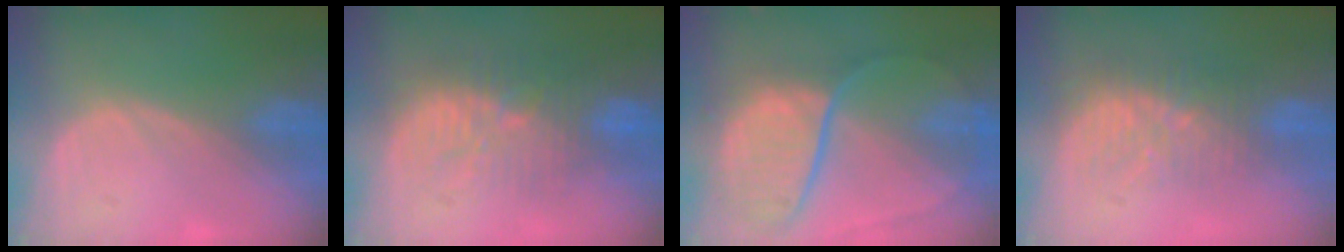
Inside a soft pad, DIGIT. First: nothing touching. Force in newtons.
{"total": 9.4, "press": 9.1, "slide": 2.2}
{"total": 11.2, "press": 9.3, "slide": 6.3}
{"total": 8.0, "press": 7.0, "slide": 3.8}